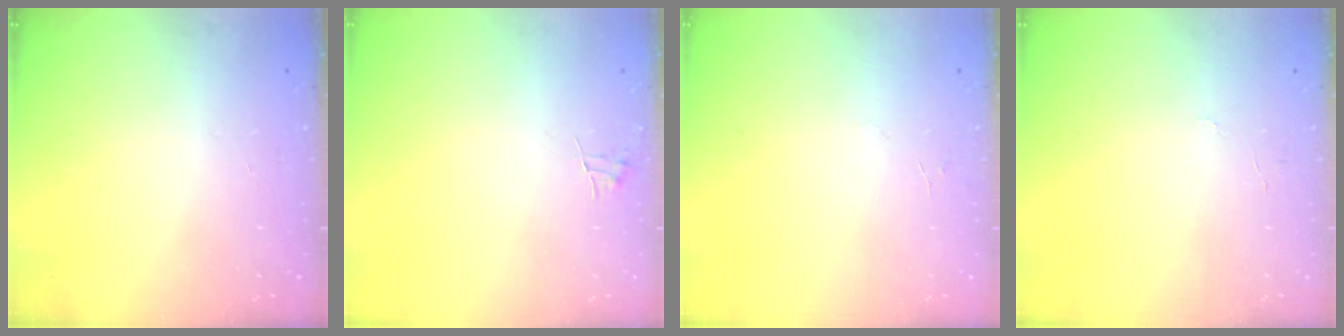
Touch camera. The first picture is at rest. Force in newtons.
{"total": 3.3, "press": 3.2, "slide": 0.3}
{"total": 3.6, "press": 3.6, "slide": 0.3}
{"total": 3.6, "press": 3.6, "slide": 0.3}